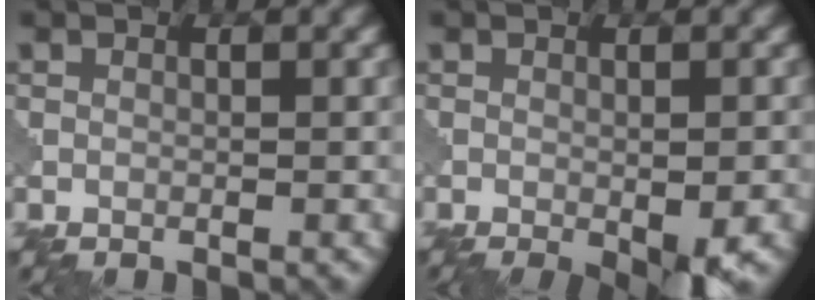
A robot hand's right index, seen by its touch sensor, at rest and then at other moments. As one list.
[{"total": 4.5, "force": [-2.2, 0.9, 3.8], "torque": [-0.053, -0.009, -0.027]}]